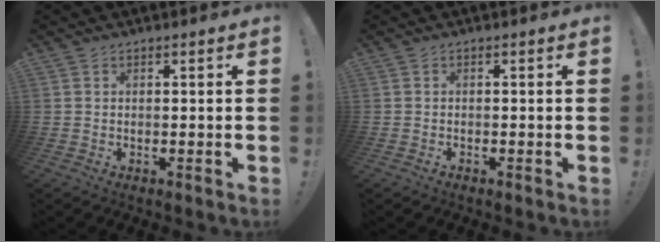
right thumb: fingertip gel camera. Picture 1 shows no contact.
{"total": 0.6, "force": [-0.5, 0.1, 0.1], "torque": [-0.007, 0.002, -0.009]}